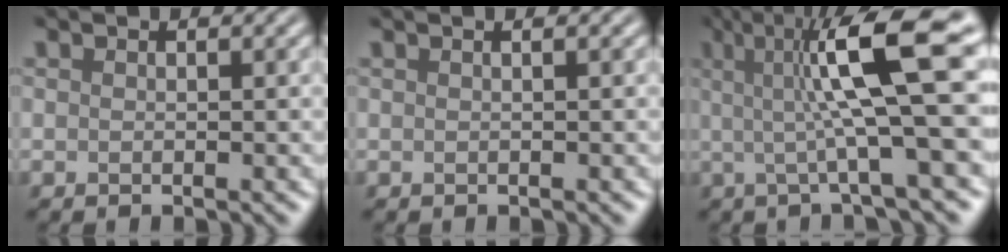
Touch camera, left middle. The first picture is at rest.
{"total": 1.5, "force": [0.7, 0.7, 1.1], "torque": [-0.004, -0.002, -0.012]}
{"total": 10.3, "force": [1.6, 2.0, 10.0], "torque": [-0.137, 0.009, 0.021]}